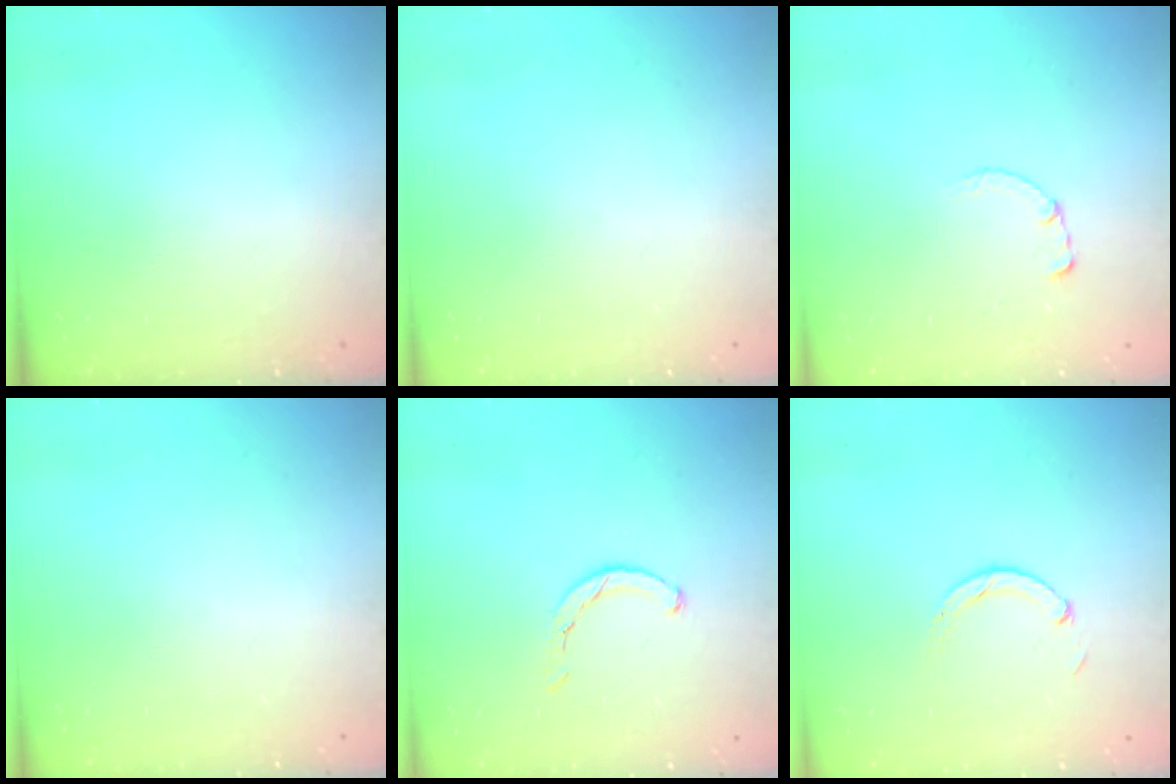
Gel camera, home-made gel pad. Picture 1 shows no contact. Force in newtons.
{"total": 0.0}
{"total": 0.7, "press": 0.6, "slide": 0.2}
{"total": 0.0}
{"total": 1.9, "press": 1.9, "slide": 0.3}
{"total": 3.0, "press": 2.9, "slide": 0.4}